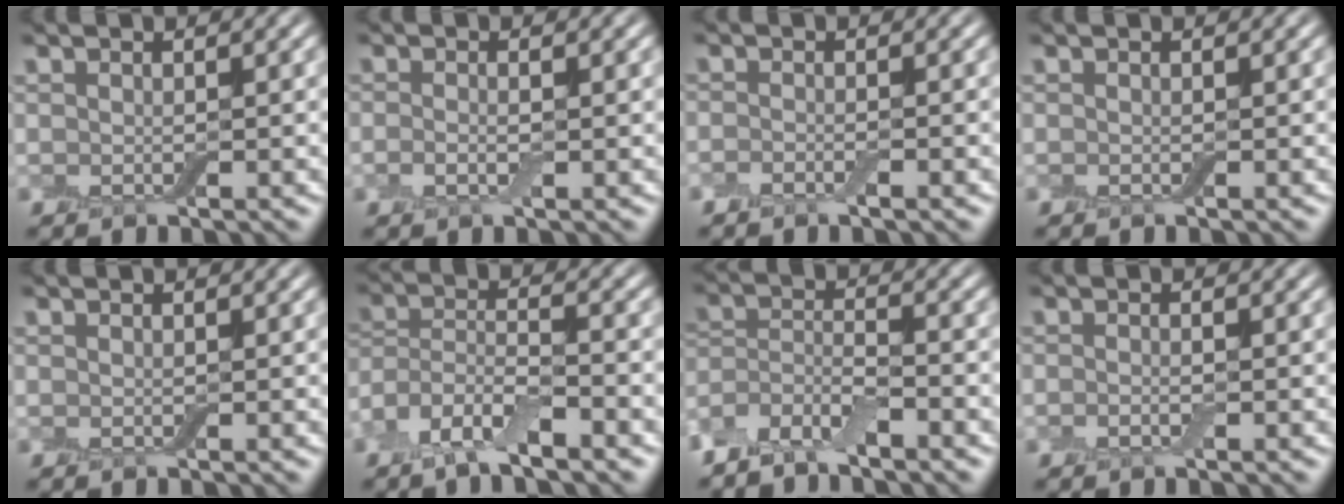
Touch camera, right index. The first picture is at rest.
{"total": 1.0, "force": [-0.2, 0.3, 1.0], "torque": [-0.021, -0.001, -0.010]}
{"total": 1.1, "force": [-0.8, 0.1, 0.7], "torque": [-0.014, -0.002, -0.018]}
{"total": 0.0}
{"total": 0.0}
{"total": 5.9, "force": [-4.1, 1.8, 3.8], "torque": [-0.071, 0.002, -0.086]}
{"total": 4.1, "force": [-3.4, 1.2, 1.8], "torque": [-0.036, 0.002, -0.075]}
{"total": 0.6, "force": [-0.4, 0.0, 0.4], "torque": [-0.010, 0.001, -0.008]}